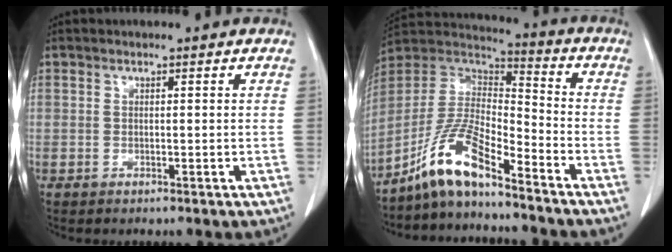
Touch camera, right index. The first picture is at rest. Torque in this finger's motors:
{"motor_torque": [1.08, -1.06, 0.47, 0.20]}